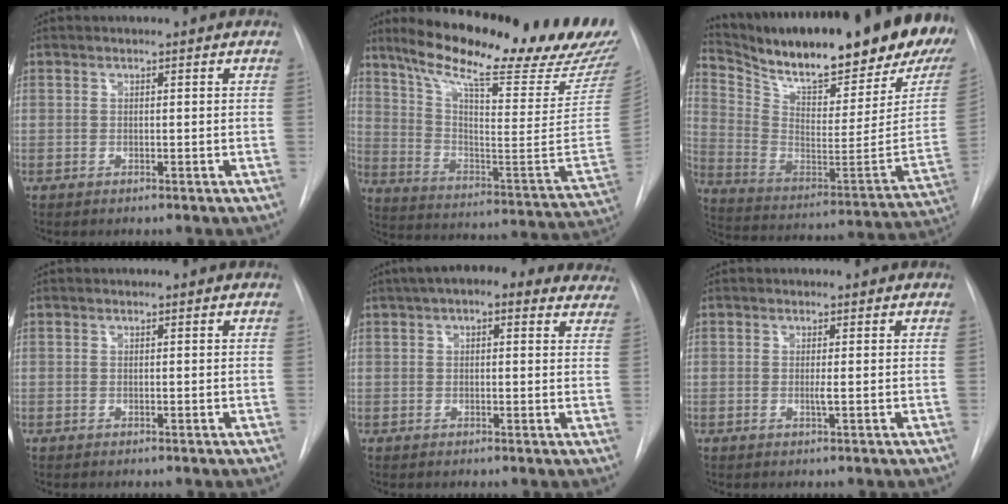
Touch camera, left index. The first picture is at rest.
{"total": 29.7, "force": [23.8, 3.0, 17.5], "torque": [-0.280, -0.070, 0.329]}
{"total": 29.6, "force": [24.5, 4.1, 16.2], "torque": [-0.287, -0.074, 0.356]}
{"total": 0.0}
{"total": 15.1, "force": [11.9, 5.1, 7.8], "torque": [-0.094, 0.044, 0.140]}
{"total": 0.7, "force": [0.1, -0.1, 0.7], "torque": [-0.016, -0.002, -0.002]}